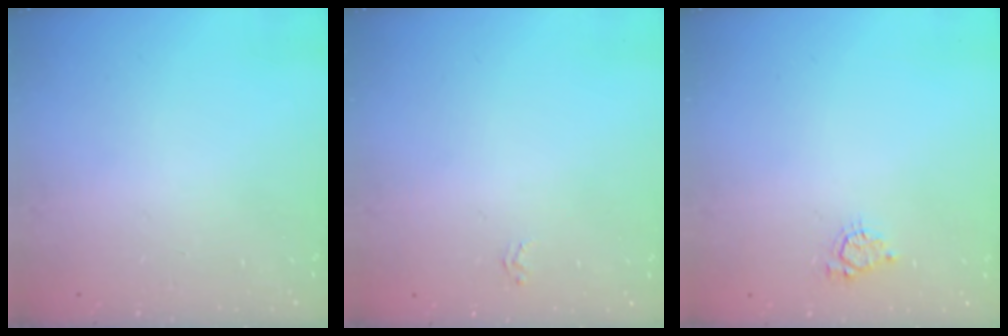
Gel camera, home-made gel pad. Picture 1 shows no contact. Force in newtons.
{"total": 1.6, "press": 1.6, "slide": 0.4}
{"total": 4.3, "press": 4.3, "slide": 0.6}